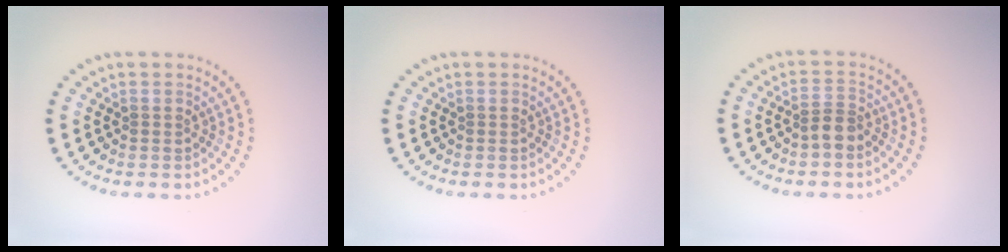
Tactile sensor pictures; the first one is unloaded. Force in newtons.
{"total": 0.0}
{"total": 1.9, "press": 1.6, "slide": 1.0}